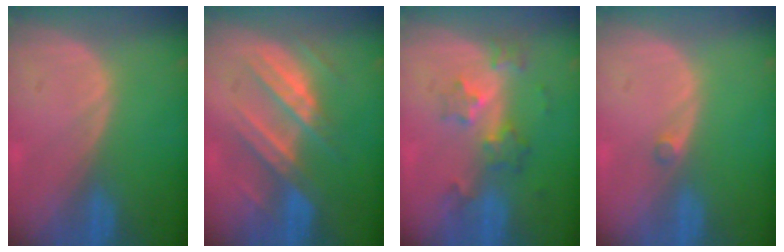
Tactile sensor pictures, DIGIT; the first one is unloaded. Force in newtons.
{"total": 7.3, "press": 7.3, "slide": 0.1}
{"total": 6.1, "press": 5.4, "slide": 2.9}
{"total": 1.0, "press": 0.9, "slide": 0.5}